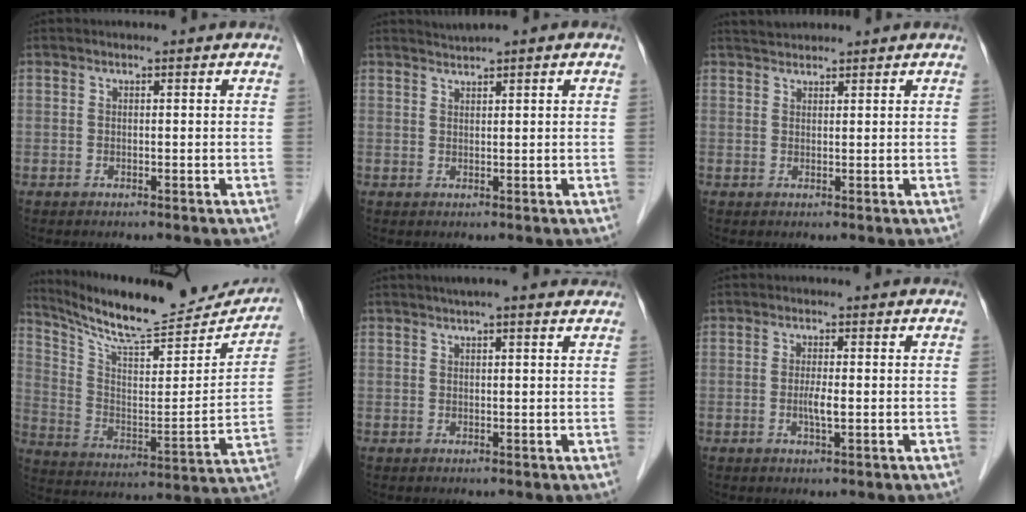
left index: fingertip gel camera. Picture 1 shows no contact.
{"total": 1.6, "force": [1.5, -0.2, 0.7], "torque": [-0.013, 0.013, 0.029]}
{"total": 2.5, "force": [2.4, 0.5, 0.3], "torque": [-0.009, 0.019, 0.044]}
{"total": 22.6, "force": [21.0, 3.1, 7.6], "torque": [-0.130, -0.044, 0.309]}
{"total": 6.1, "force": [5.1, 0.7, 3.3], "torque": [-0.046, 0.024, 0.062]}
{"total": 2.2, "force": [-0.3, 0.2, 2.1], "torque": [-0.044, -0.003, -0.005]}